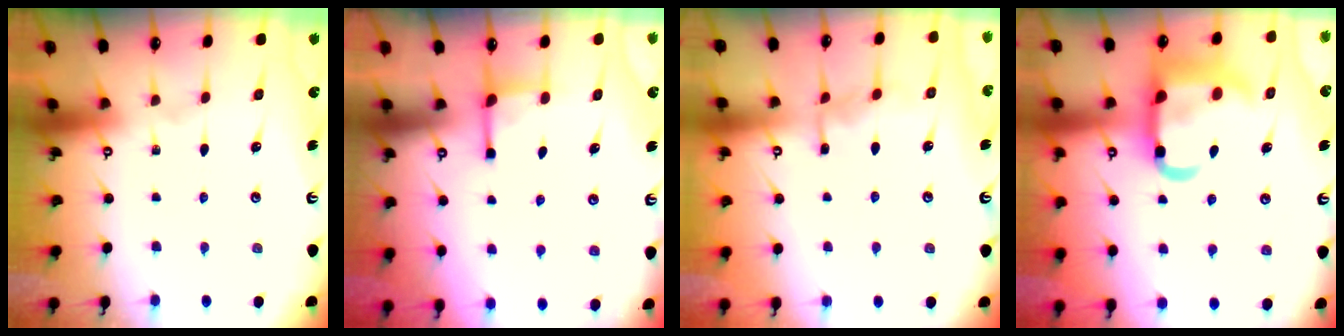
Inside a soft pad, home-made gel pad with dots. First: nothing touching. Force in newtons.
{"total": 3.5, "press": 3.4, "slide": 0.7}
{"total": 7.1, "press": 7.0, "slide": 0.6}
{"total": 18.6, "press": 18.4, "slide": 2.1}